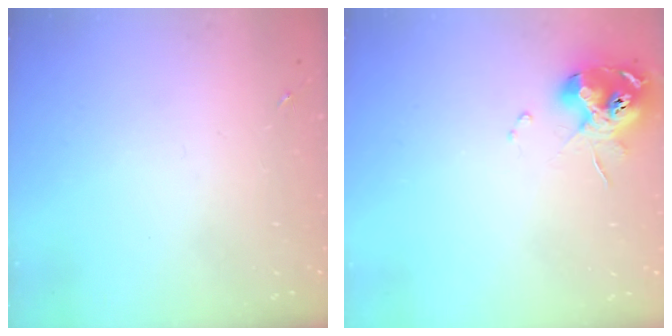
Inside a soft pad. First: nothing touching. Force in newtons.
{"total": 11.0, "press": 10.9, "slide": 1.3}